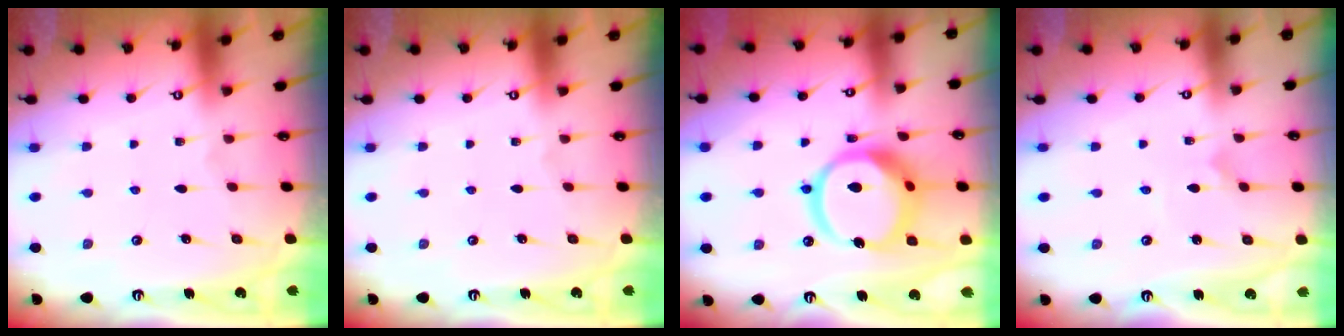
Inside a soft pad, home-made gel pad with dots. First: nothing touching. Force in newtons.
{"total": 0.0}
{"total": 17.1, "press": 17.0, "slide": 2.1}
{"total": 0.7, "press": 0.7, "slide": 0.0}